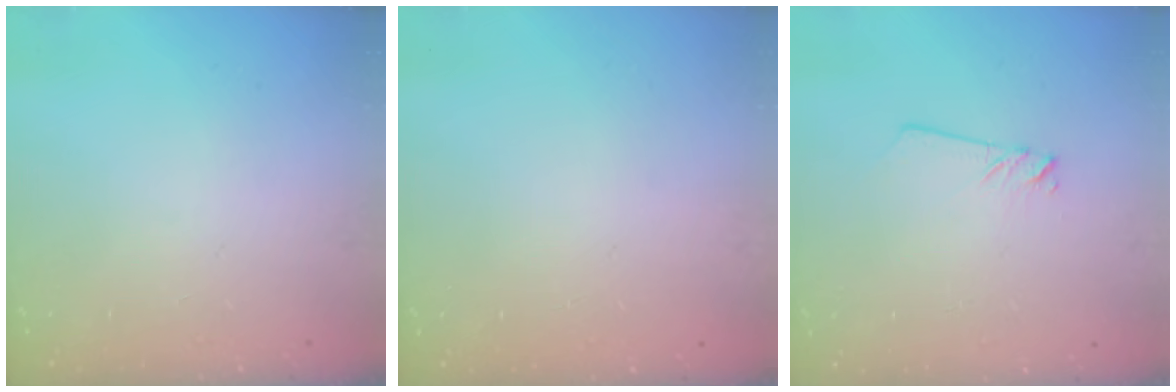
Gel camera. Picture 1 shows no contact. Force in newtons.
{"total": 0.0}
{"total": 2.0, "press": 2.0, "slide": 0.1}